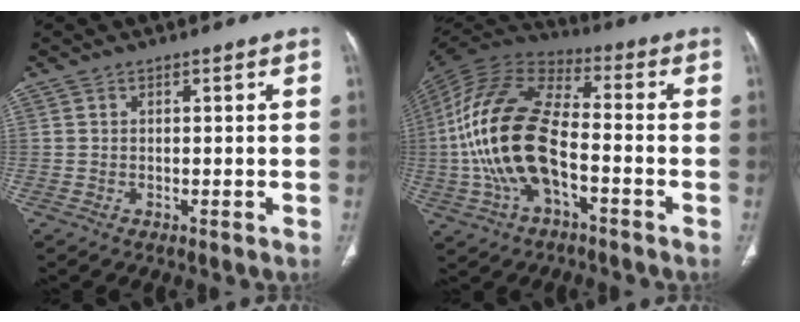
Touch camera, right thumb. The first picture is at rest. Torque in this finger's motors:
{"motor_torque": [0.28, 2.07, 2.66, -0.11, 0.87]}